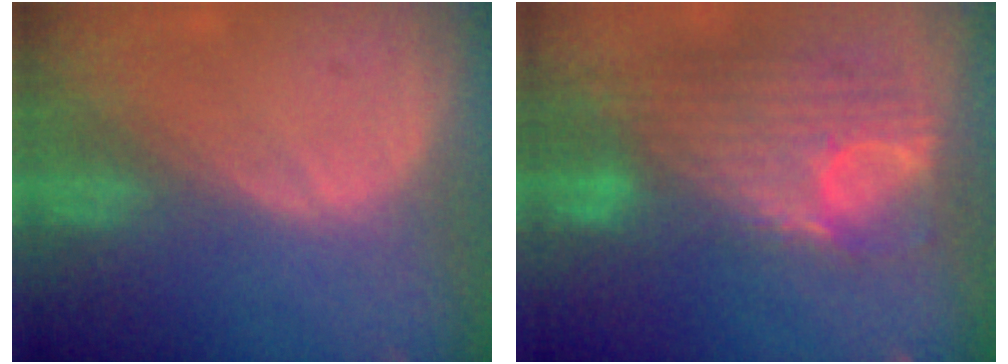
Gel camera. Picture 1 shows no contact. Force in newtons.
{"total": 12.1, "press": 10.3, "slide": 6.5}